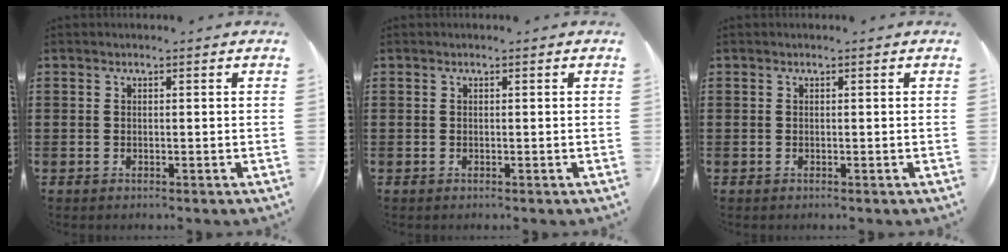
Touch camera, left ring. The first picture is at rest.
{"total": 0.0}
{"total": 0.0}